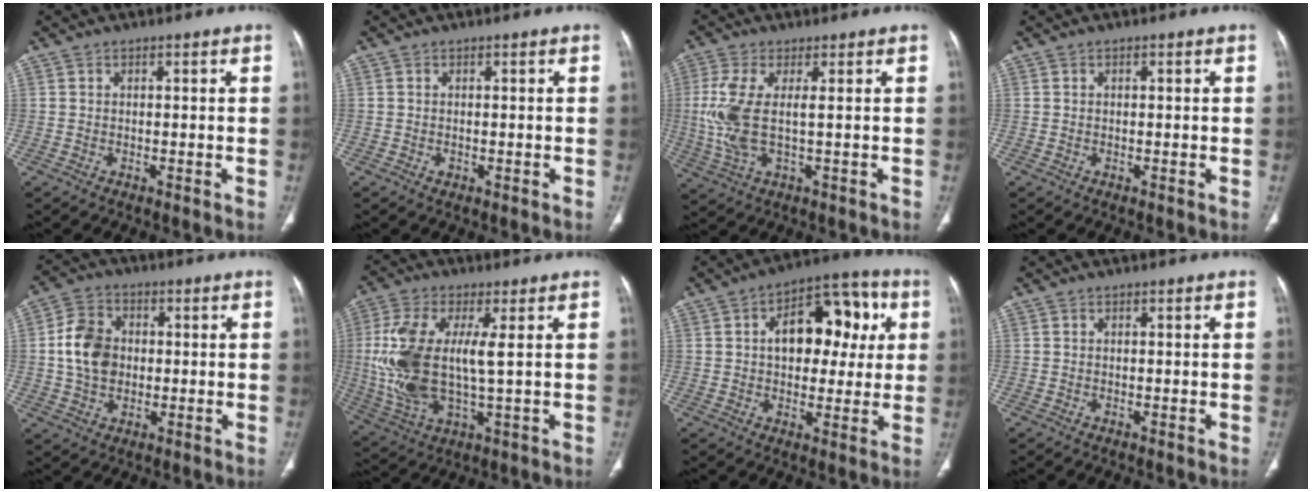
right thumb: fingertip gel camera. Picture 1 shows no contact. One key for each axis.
{"total": 0.7, "fx": -0.2, "fy": 0.5, "fz": 0.4, "tx": -0.005, "ty": 0.000, "tz": -0.001}
{"total": 8.5, "fx": 0.6, "fy": 3.0, "fz": 7.9, "tx": -0.214, "ty": -0.006, "tz": 0.012}
{"total": 0.0}
{"total": 9.6, "fx": 0.3, "fy": 7.4, "fz": 6.1, "tx": -0.098, "ty": 0.011, "tz": 0.001}
{"total": 15.5, "fx": 1.4, "fy": 6.1, "fz": 14.2, "tx": -0.325, "ty": -0.007, "tz": 0.031}
{"total": 16.0, "fx": 3.2, "fy": 9.8, "fz": 12.3, "tx": -0.124, "ty": 0.025, "tz": 0.042}
{"total": 0.0}